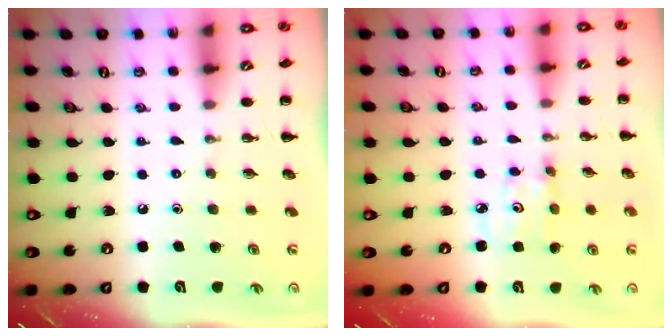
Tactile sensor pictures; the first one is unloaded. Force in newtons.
{"total": 2.8, "press": 2.8, "slide": 0.4}